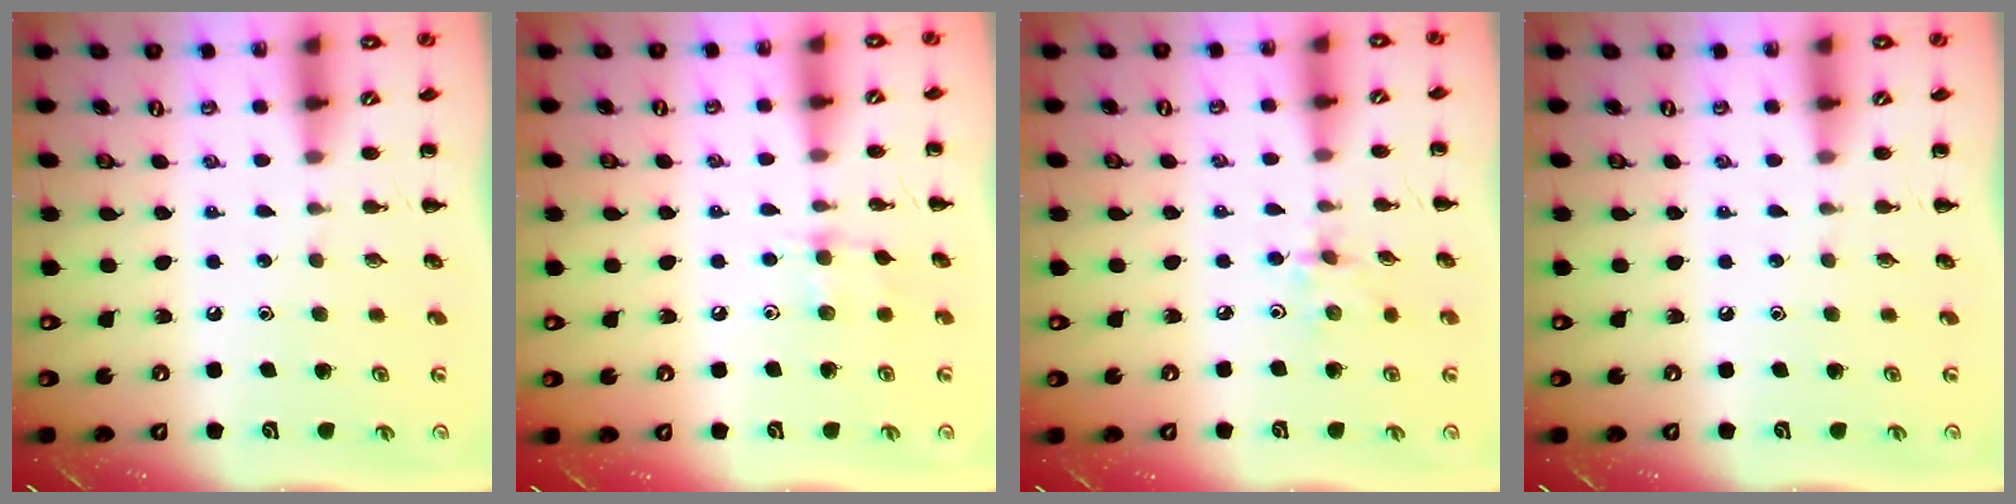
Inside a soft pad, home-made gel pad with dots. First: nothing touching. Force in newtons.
{"total": 6.4, "press": 6.4, "slide": 1.0}
{"total": 2.9, "press": 2.7, "slide": 0.9}
{"total": 0.0}